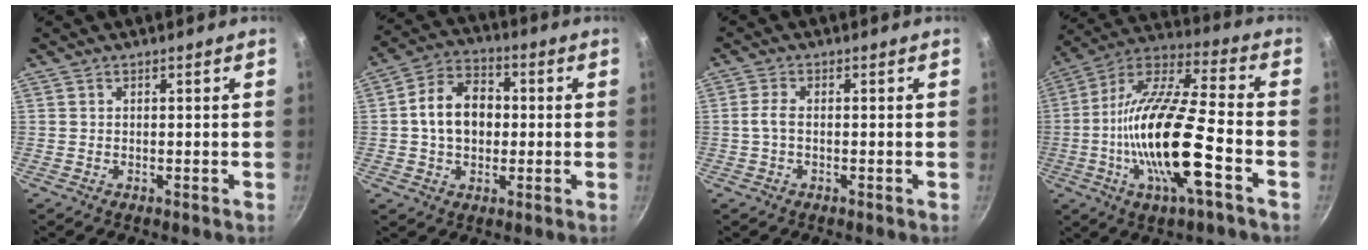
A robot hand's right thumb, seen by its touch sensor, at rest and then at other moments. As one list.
[{"total": 11.4, "force": [0.3, 8.3, 7.8], "torque": [-0.104, 0.024, -0.007]}, {"total": 2.6, "force": [-0.3, 1.3, 2.2], "torque": [-0.053, 0.011, -0.010]}, {"total": 21.4, "force": [-5.6, 5.8, 19.8], "torque": [-0.373, 0.027, -0.120]}]